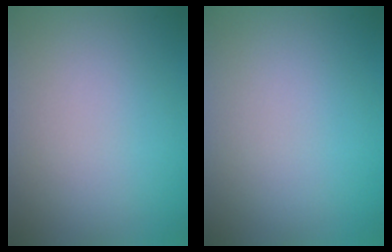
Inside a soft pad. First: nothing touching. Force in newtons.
{"total": 0.0}